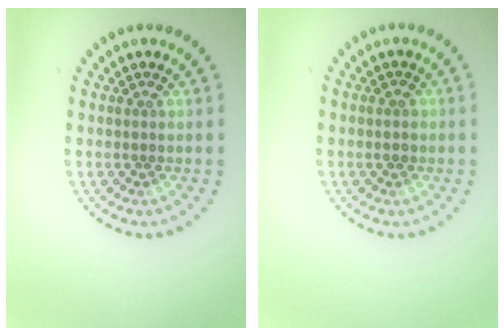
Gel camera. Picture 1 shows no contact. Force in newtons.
{"total": 1.1, "press": 1.1, "slide": 0.1}